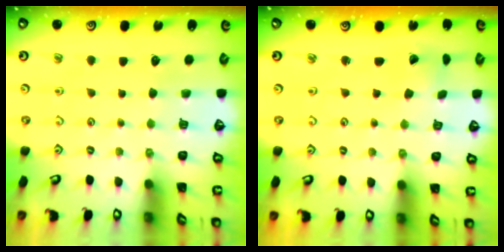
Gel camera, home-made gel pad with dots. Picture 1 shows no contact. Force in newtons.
{"total": 0.0}